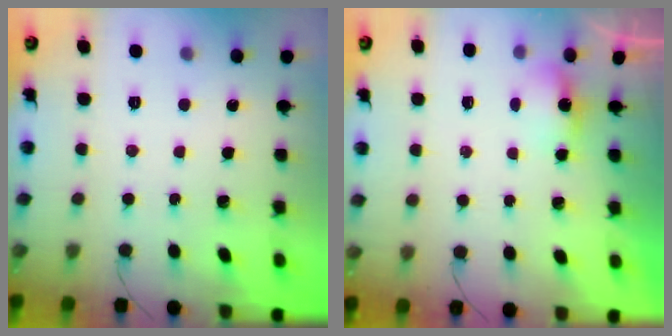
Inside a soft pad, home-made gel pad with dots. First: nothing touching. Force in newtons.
{"total": 3.6, "press": 3.5, "slide": 1.0}